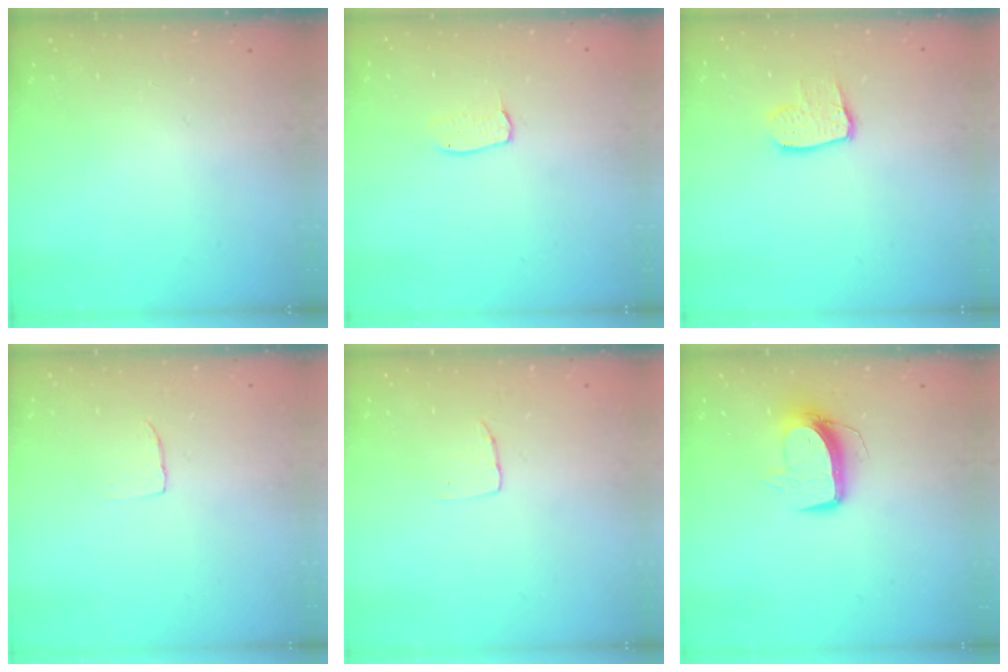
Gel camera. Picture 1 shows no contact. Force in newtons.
{"total": 4.0, "press": 4.0, "slide": 0.2}
{"total": 8.3, "press": 8.3, "slide": 0.7}
{"total": 2.4, "press": 2.4, "slide": 0.1}
{"total": 2.9, "press": 2.9, "slide": 0.1}
{"total": 10.0, "press": 10.0, "slide": 0.3}